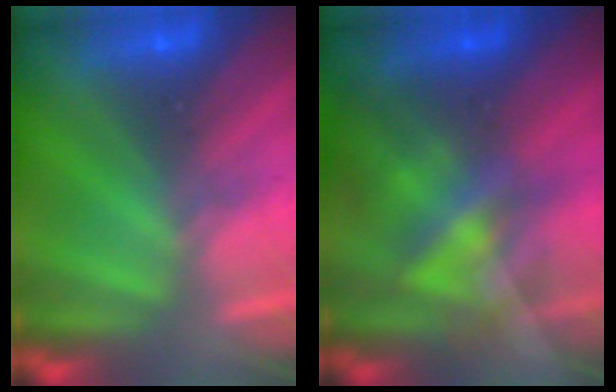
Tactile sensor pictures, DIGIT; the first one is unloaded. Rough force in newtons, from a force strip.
{"total": 4.6}